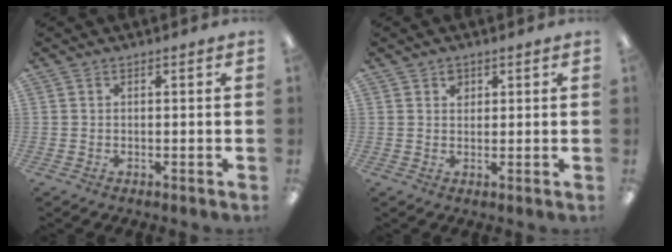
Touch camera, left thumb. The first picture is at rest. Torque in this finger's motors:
{"motor_torque": [0.08, 0.07, 0.47, -0.19, 0.00]}